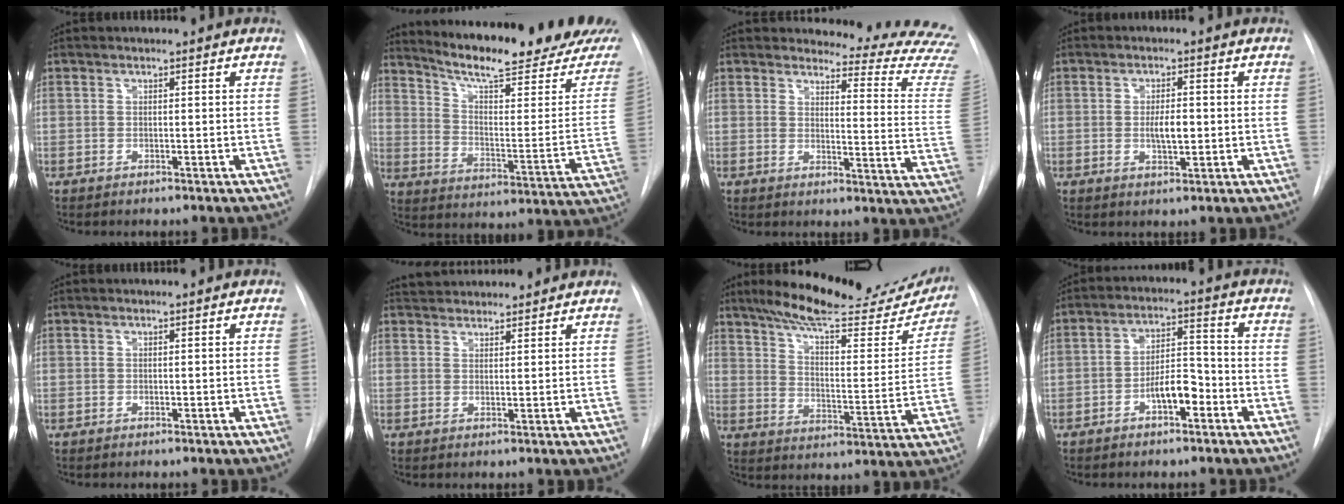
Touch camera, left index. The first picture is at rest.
{"total": 23.3, "force": [20.6, 1.3, 10.7], "torque": [-0.158, -0.077, 0.274]}
{"total": 17.1, "force": [16.8, 0.9, 2.7], "torque": [-0.015, -0.150, 0.161]}
{"total": 3.6, "force": [-0.2, 1.2, 3.4], "torque": [-0.058, -0.001, -0.002]}
{"total": 0.0}
{"total": 6.6, "force": [6.3, 1.3, 1.4], "torque": [-0.022, 0.038, 0.094]}
{"total": 25.9, "force": [21.8, 5.9, 12.6], "torque": [-0.181, -0.025, 0.285]}
{"total": 5.9, "force": [-2.9, 2.2, 4.7], "torque": [-0.083, 0.018, -0.047]}